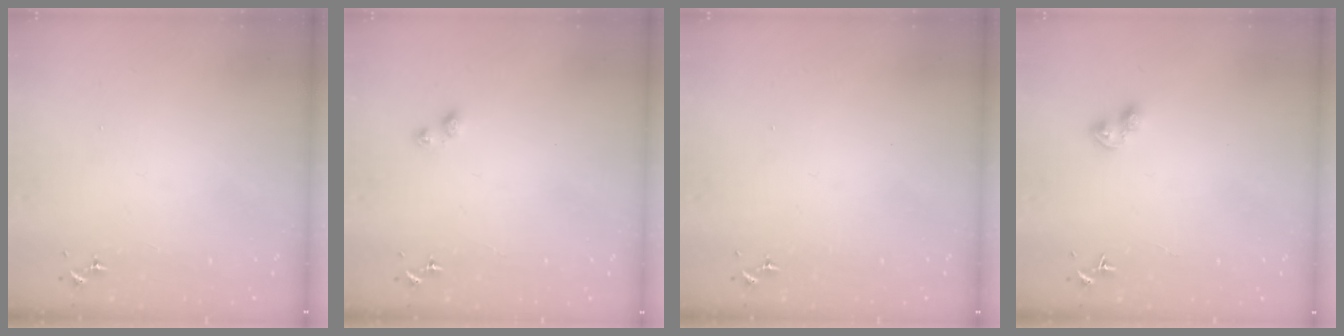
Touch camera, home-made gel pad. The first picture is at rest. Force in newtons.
{"total": 3.0, "press": 3.0, "slide": 0.4}
{"total": 0.0}
{"total": 3.8, "press": 3.7, "slide": 0.6}